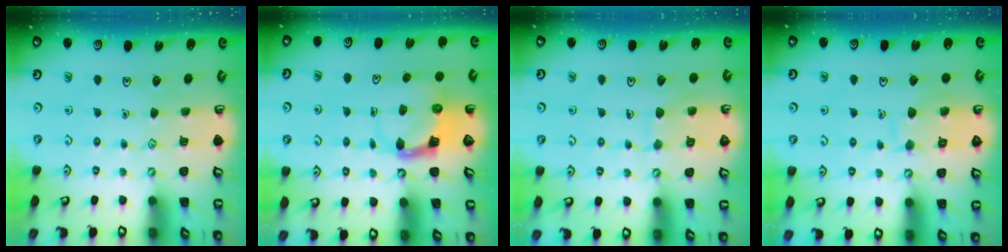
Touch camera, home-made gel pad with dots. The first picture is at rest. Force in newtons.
{"total": 4.0, "press": 3.9, "slide": 0.7}
{"total": 7.2, "press": 7.2, "slide": 0.5}
{"total": 8.0, "press": 8.0, "slide": 0.8}